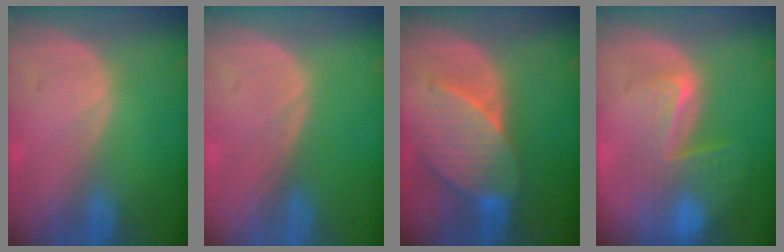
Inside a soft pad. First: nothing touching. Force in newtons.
{"total": 0.0}
{"total": 7.7, "press": 7.7, "slide": 0.4}
{"total": 8.0, "press": 7.1, "slide": 3.7}